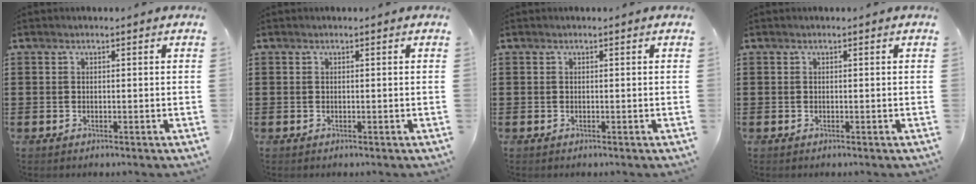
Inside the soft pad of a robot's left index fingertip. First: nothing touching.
{"total": 0.0}
{"total": 0.0}
{"total": 0.0}